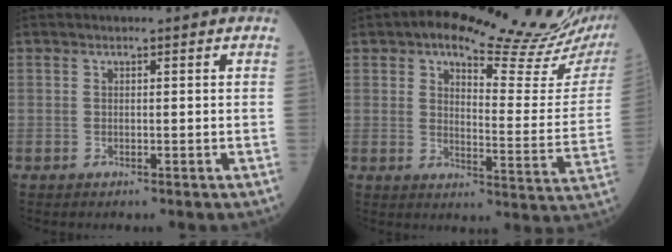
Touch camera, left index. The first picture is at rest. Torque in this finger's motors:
{"motor_torque": [1.11, -1.03, 0.54, 0.02]}